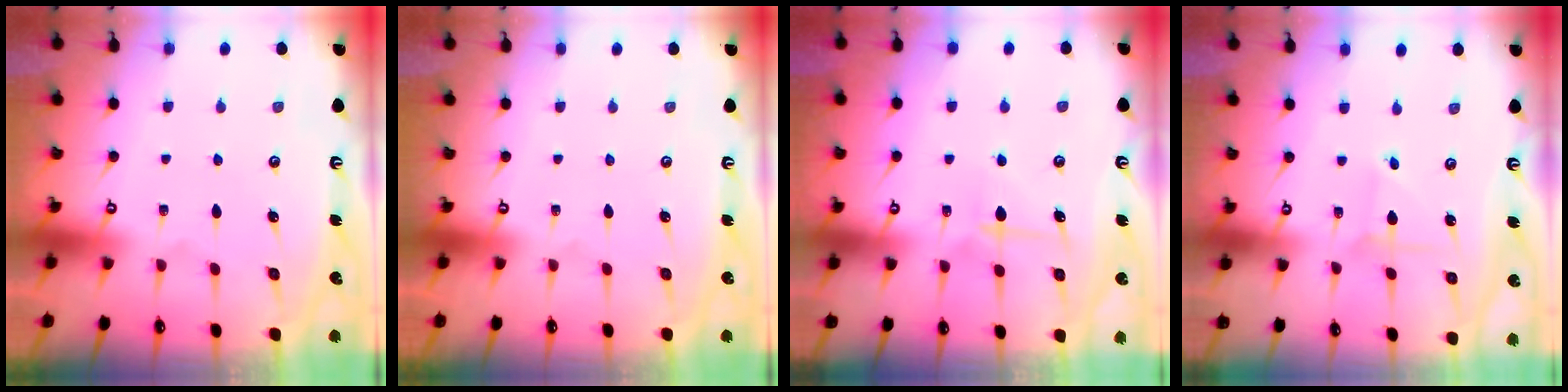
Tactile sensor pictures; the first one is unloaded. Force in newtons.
{"total": 0.0}
{"total": 6.8, "press": 6.7, "slide": 0.8}
{"total": 2.3, "press": 2.3, "slide": 0.2}